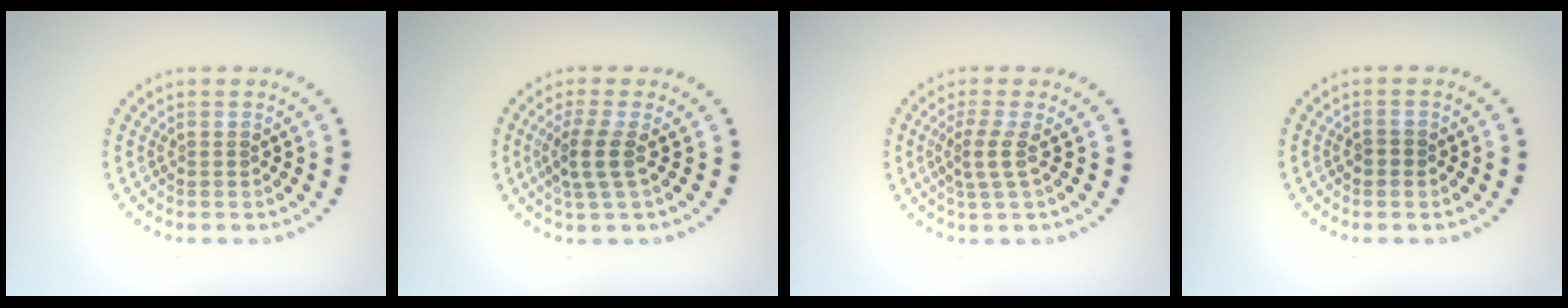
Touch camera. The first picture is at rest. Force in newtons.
{"total": 2.6, "press": 2.0, "slide": 1.6}
{"total": 2.1, "press": 1.6, "slide": 1.4}
{"total": 0.9, "press": 0.9, "slide": 0.2}